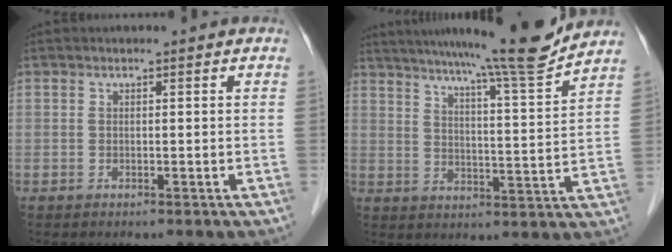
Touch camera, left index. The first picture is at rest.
{"total": 14.8, "force": [13.2, -1.6, 6.6], "torque": [-0.106, -0.025, 0.185]}